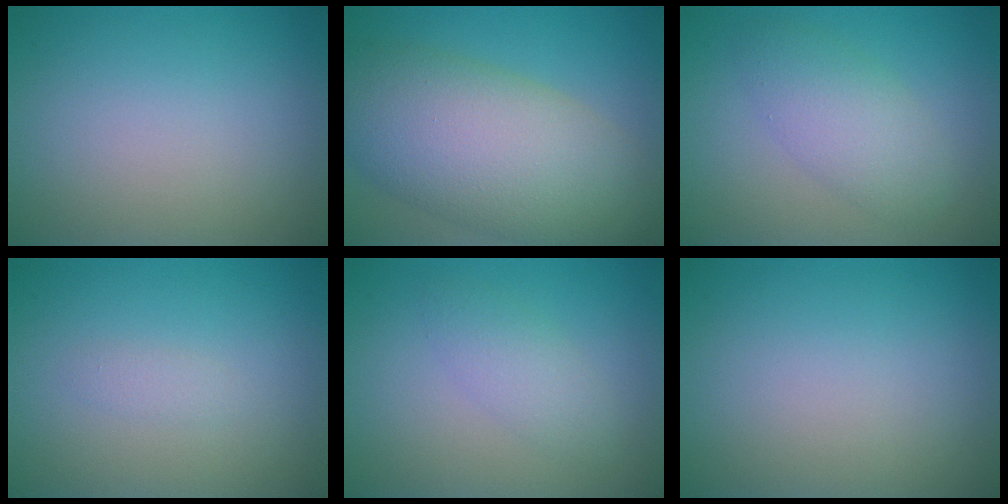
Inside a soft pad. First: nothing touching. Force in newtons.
{"total": 11.6, "press": 11.6, "slide": 0.5}
{"total": 3.7, "press": 3.7, "slide": 0.1}
{"total": 0.8, "press": 0.8, "slide": 0.0}
{"total": 2.2, "press": 2.2, "slide": 0.1}
{"total": 0.0}